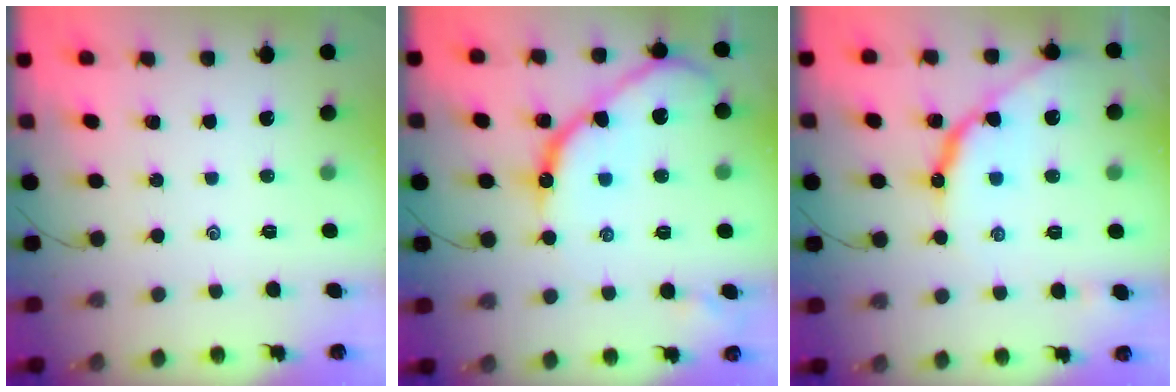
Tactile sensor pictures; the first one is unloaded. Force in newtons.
{"total": 13.6, "press": 13.6, "slide": 0.6}
{"total": 11.3, "press": 11.2, "slide": 0.9}